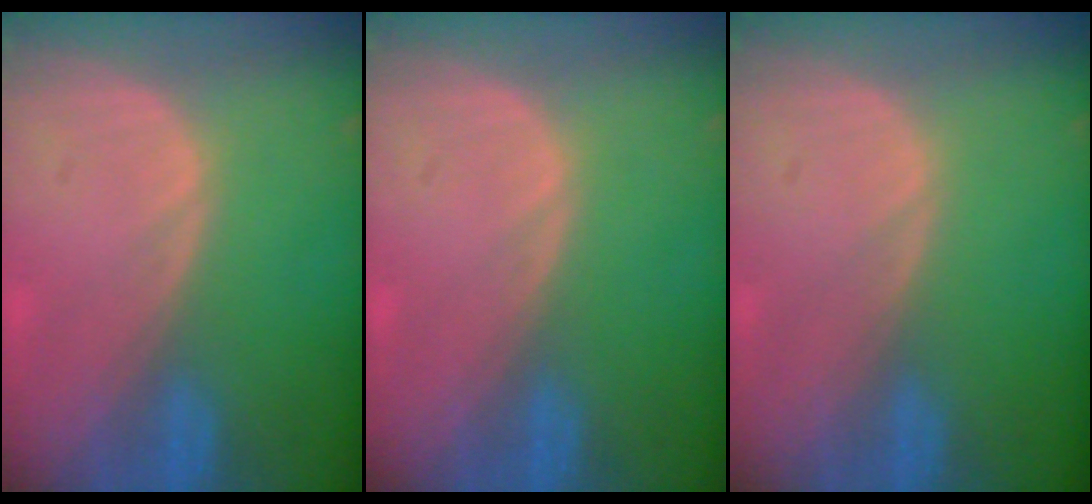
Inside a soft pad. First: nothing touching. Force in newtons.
{"total": 0.0}
{"total": 0.0}